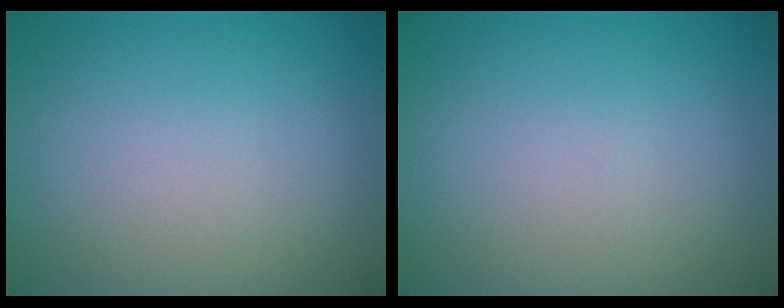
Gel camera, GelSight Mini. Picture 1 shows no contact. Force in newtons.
{"total": 0.0}